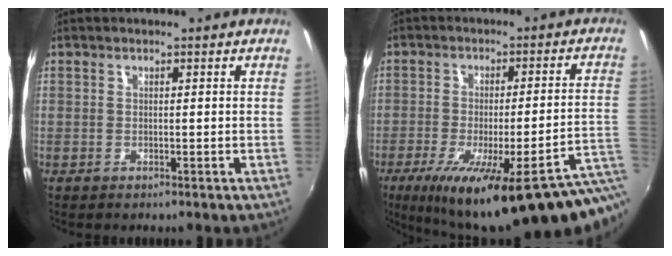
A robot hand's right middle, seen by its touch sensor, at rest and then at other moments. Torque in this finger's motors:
{"motor_torque": [1.45, -0.69, 0.44, 0.21]}